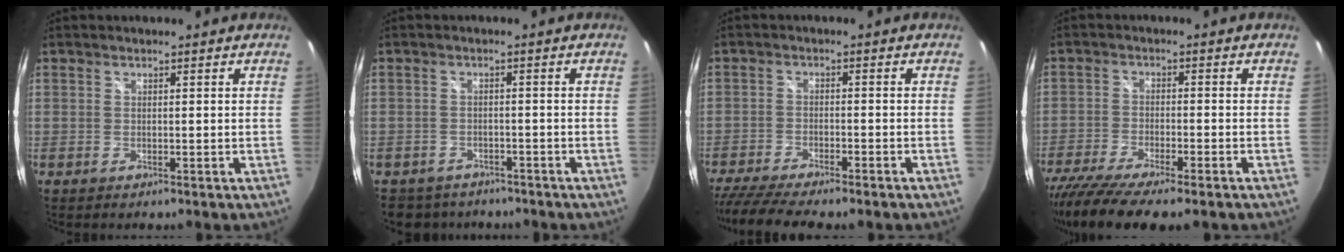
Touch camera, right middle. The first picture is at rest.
{"total": 6.7, "force": [-5.5, 3.6, 1.2], "torque": [-0.035, 0.003, -0.079]}
{"total": 11.6, "force": [-9.9, 1.4, 5.8], "torque": [-0.139, -0.030, -0.165]}
{"total": 11.9, "force": [-9.4, 1.9, 7.1], "torque": [-0.156, -0.048, -0.162]}